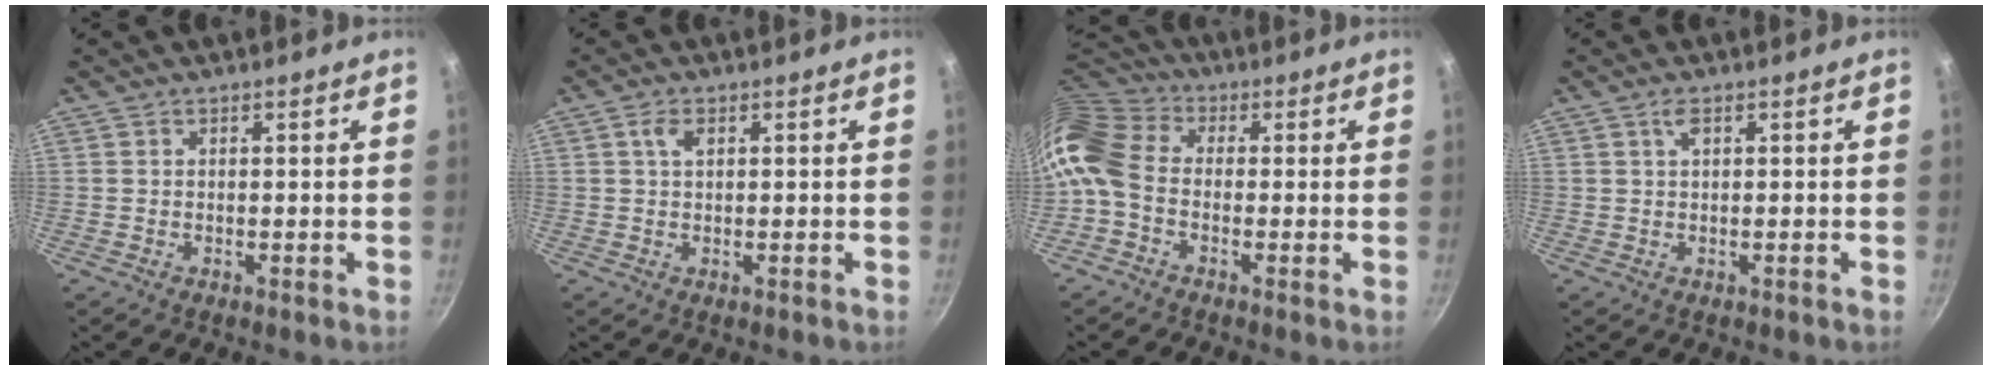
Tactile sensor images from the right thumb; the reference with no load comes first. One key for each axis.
{"total": 2.1, "fx": 0.7, "fy": 1.1, "fz": 1.6, "tx": -0.028, "ty": -0.001, "tz": 0.010}
{"total": 9.7, "fx": -2.0, "fy": 6.9, "fz": 6.5, "tx": -0.122, "ty": 0.032, "tz": -0.060}
{"total": 1.4, "fx": 0.4, "fy": 0.4, "fz": 1.3, "tx": -0.025, "ty": 0.003, "tz": 0.007}